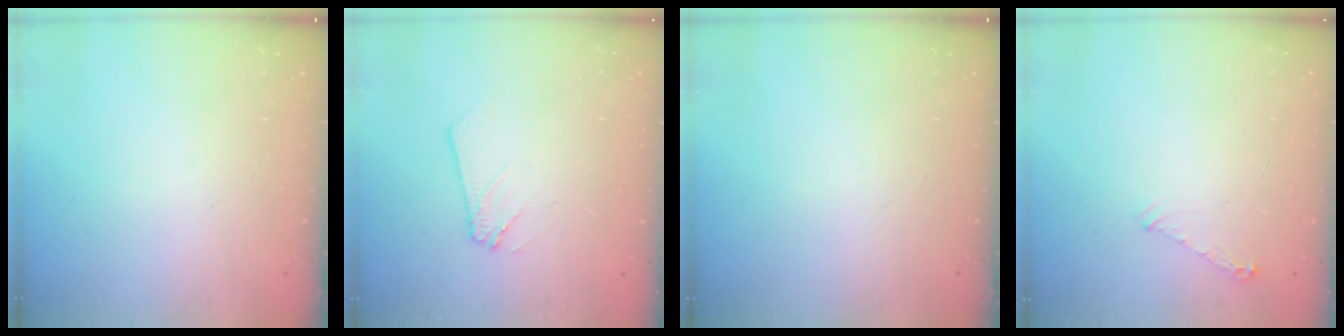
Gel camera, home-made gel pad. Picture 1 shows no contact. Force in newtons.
{"total": 2.4, "press": 2.4, "slide": 0.2}
{"total": 0.0}
{"total": 4.9, "press": 4.9, "slide": 0.5}